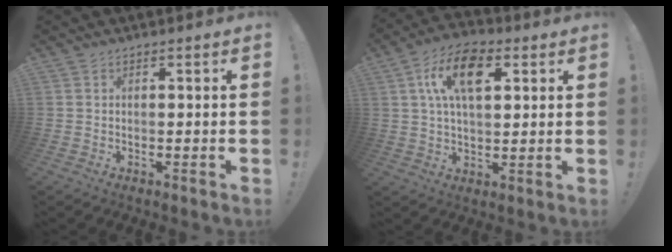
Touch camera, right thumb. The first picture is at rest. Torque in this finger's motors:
{"motor_torque": [0.30, 0.30, 0.08, 0.08, 0.05]}